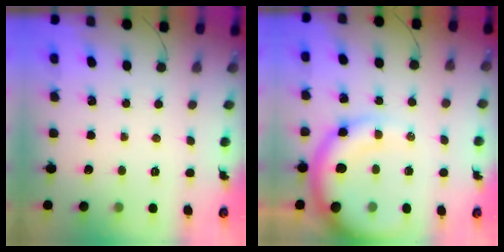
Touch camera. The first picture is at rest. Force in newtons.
{"total": 13.6, "press": 13.3, "slide": 2.9}